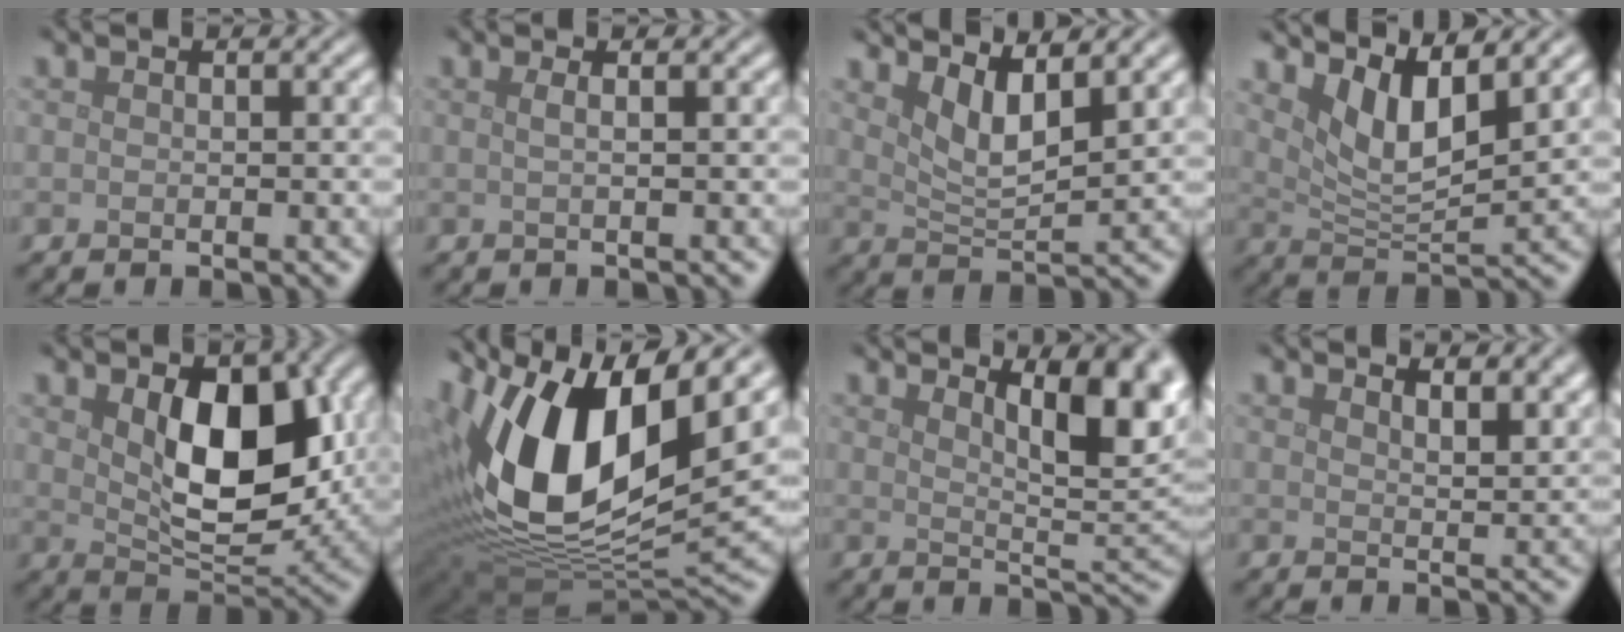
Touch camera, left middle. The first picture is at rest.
{"total": 1.4, "force": [0.4, 0.6, 1.2], "torque": [-0.014, 0.001, -0.005]}
{"total": 4.0, "force": [2.4, 1.2, 3.0], "torque": [-0.063, -0.011, 0.048]}
{"total": 5.3, "force": [3.1, 1.7, 4.0], "torque": [-0.081, -0.012, 0.059]}
{"total": 8.5, "force": [1.6, 4.6, 6.9], "torque": [-0.117, -0.014, 0.035]}
{"total": 14.3, "force": [3.9, 7.3, 11.6], "torque": [-0.222, -0.003, 0.063]}
{"total": 7.4, "force": [3.4, 2.2, 6.2], "torque": [-0.081, 0.001, 0.056]}
{"total": 5.3, "force": [4.0, 1.9, 2.9], "torque": [-0.014, 0.016, 0.037]}